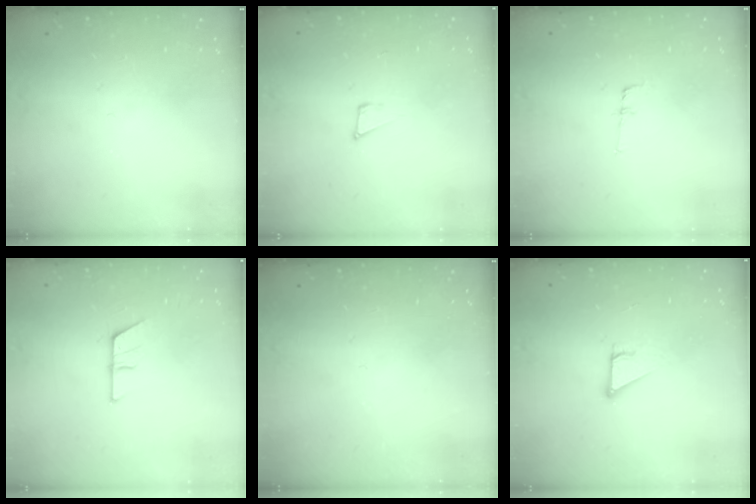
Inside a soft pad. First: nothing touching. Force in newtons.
{"total": 4.6, "press": 4.5, "slide": 0.8}
{"total": 6.6, "press": 6.2, "slide": 2.3}
{"total": 5.1, "press": 5.1, "slide": 0.4}
{"total": 0.0}
{"total": 2.9, "press": 2.9, "slide": 0.2}